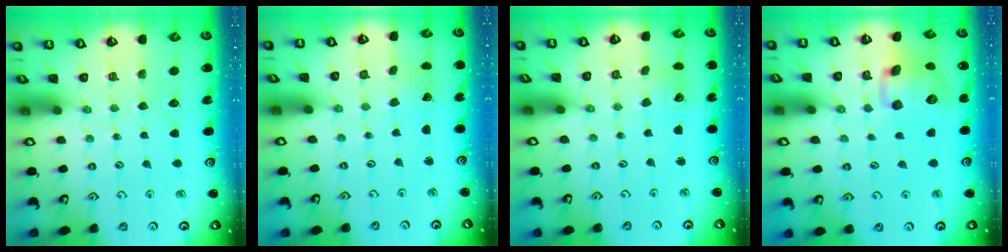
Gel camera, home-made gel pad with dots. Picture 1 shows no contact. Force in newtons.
{"total": 1.8, "press": 1.7, "slide": 0.1}
{"total": 4.6, "press": 4.5, "slide": 0.5}
{"total": 11.7, "press": 11.6, "slide": 2.1}